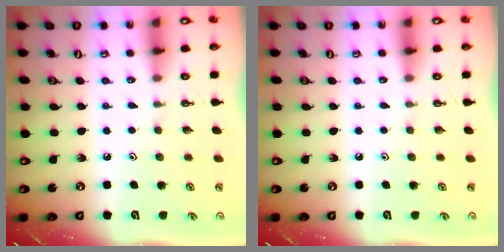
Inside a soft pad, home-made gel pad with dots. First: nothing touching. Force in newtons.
{"total": 0.0}